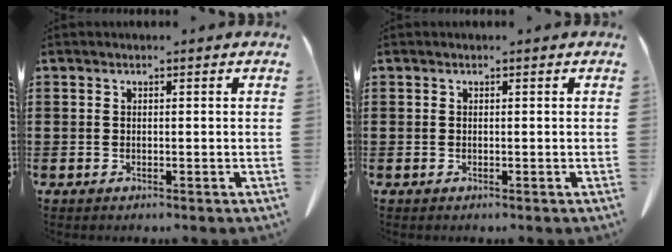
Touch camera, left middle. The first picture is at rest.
{"total": 0.0}